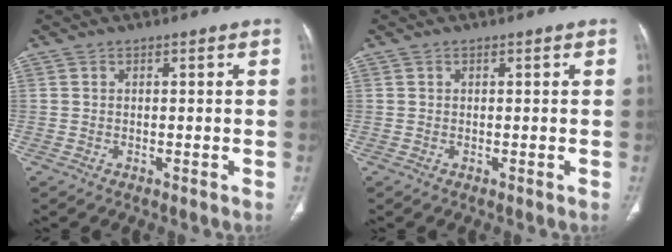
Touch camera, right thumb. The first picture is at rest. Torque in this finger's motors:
{"motor_torque": [-0.01, 0.23, -0.39, 0.33, 0.06]}